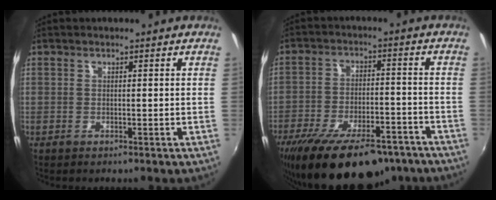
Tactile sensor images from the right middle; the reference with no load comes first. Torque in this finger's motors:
{"motor_torque": [1.30, -0.84, 0.98, 0.21]}